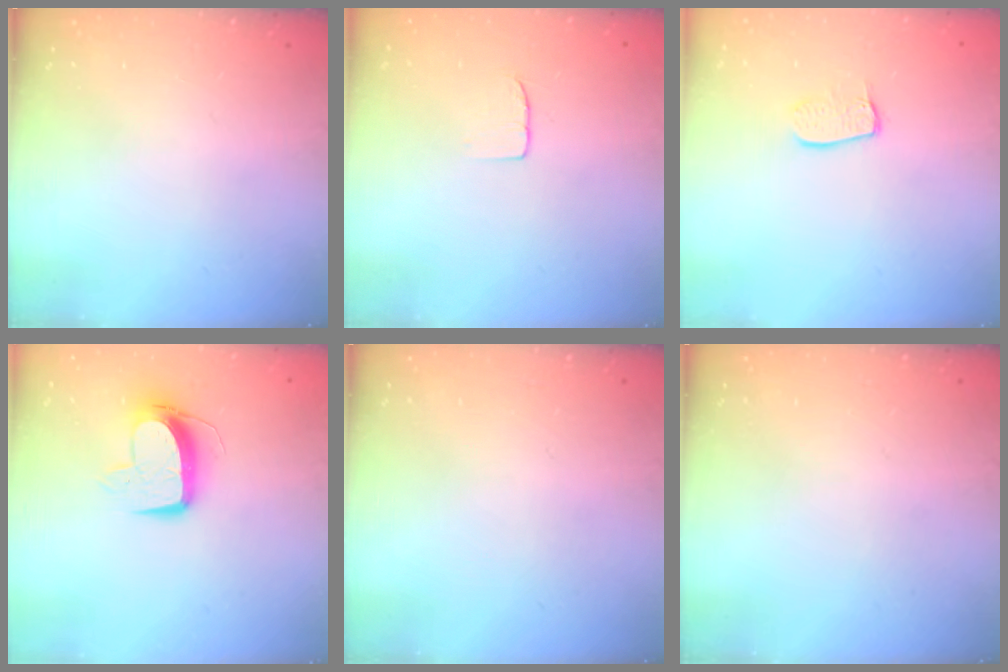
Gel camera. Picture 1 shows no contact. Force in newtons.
{"total": 3.9, "press": 3.9, "slide": 0.3}
{"total": 6.9, "press": 6.9, "slide": 0.2}
{"total": 10.3, "press": 10.2, "slide": 1.1}
{"total": 0.0}
{"total": 0.0}